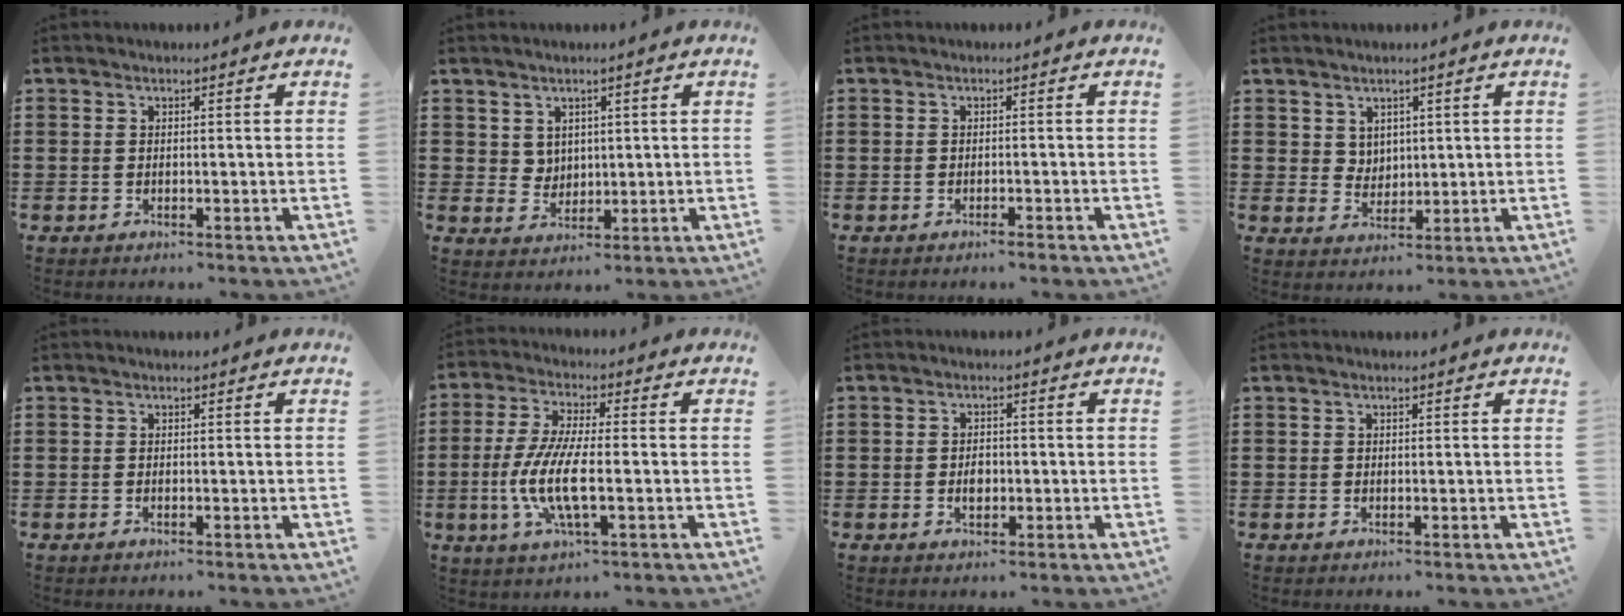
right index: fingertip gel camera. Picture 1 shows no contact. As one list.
[{"total": 3.3, "force": [2.0, 2.5, 0.5], "torque": [-0.022, 0.007, 0.039]}, {"total": 0.8, "force": [-0.7, 0.1, 0.4], "torque": [-0.010, -0.003, -0.014]}, {"total": 3.3, "force": [2.1, 2.5, 0.6], "torque": [-0.022, 0.007, 0.040]}, {"total": 0.0}, {"total": 9.1, "force": [-2.5, 2.5, 8.4], "torque": [-0.188, -0.014, -0.053]}, {"total": 2.6, "force": [-0.4, 1.5, 2.0], "torque": [-0.031, -0.001, -0.010]}, {"total": 0.0}]